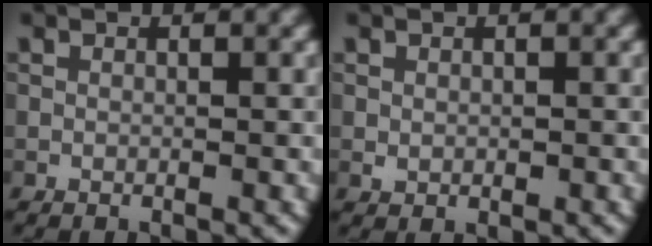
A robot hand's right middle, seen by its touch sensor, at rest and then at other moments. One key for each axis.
{"total": 0.8, "fx": 0.0, "fy": 0.6, "fz": 0.5, "tx": -0.006, "ty": -0.003, "tz": 0.003}